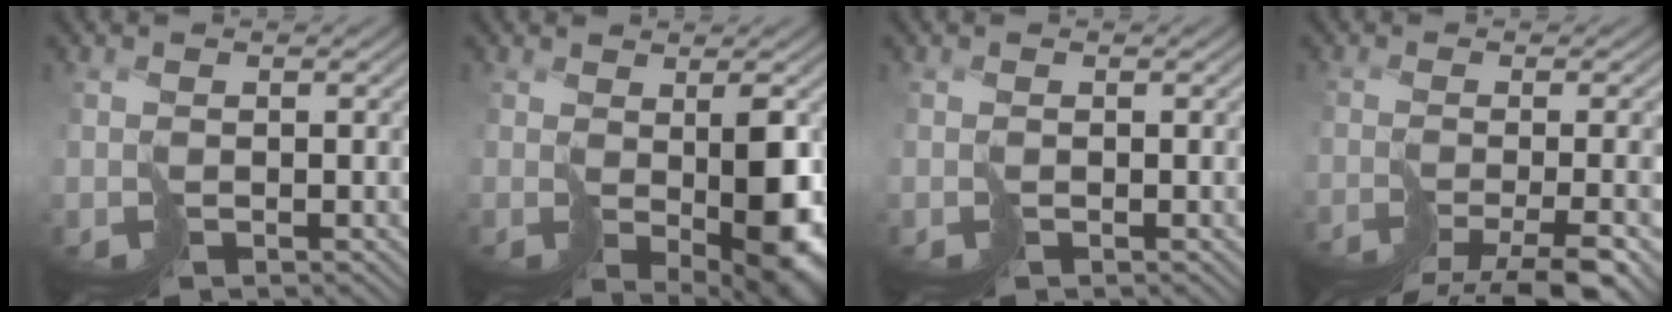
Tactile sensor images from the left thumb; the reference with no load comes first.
{"total": 7.8, "force": [0.4, 3.3, 7.0], "torque": [-0.111, -0.024, 0.030]}
{"total": 0.0}
{"total": 8.8, "force": [-7.0, 1.1, 5.3], "torque": [-0.068, -0.011, -0.081]}